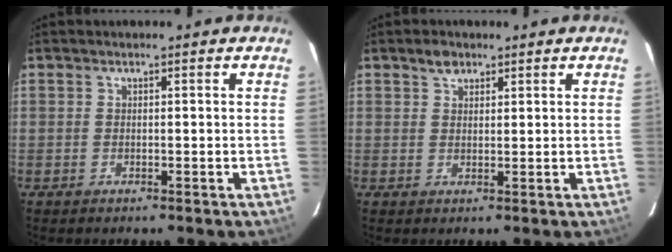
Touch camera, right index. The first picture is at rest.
{"total": 2.5, "force": [1.6, 1.6, 1.0], "torque": [-0.015, 0.008, 0.029]}